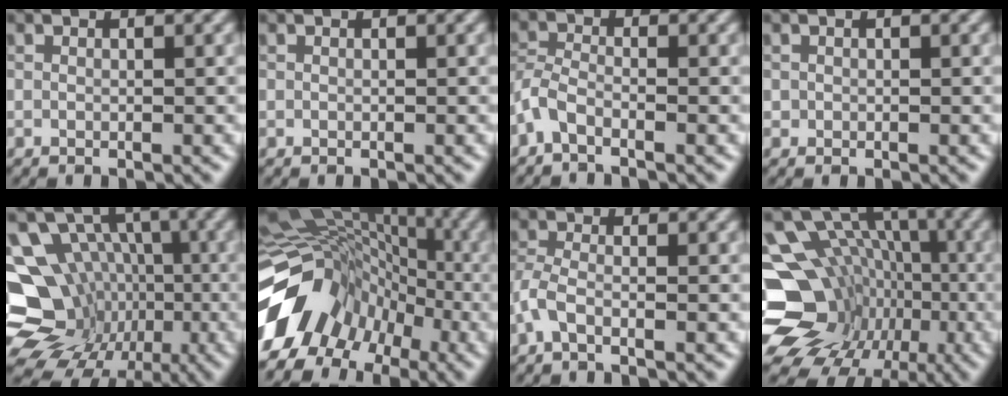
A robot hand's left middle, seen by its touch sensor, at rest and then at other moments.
{"total": 0.0}
{"total": 2.4, "force": [-1.8, 0.8, 1.5], "torque": [-0.038, -0.001, -0.049]}
{"total": 0.5, "force": [0.0, 0.5, 0.0], "torque": [0.007, -0.003, -0.001]}
{"total": 15.3, "force": [-4.9, 13.3, 6.0], "torque": [-0.112, -0.012, -0.085]}
{"total": 12.6, "force": [-6.3, 9.6, 5.3], "torque": [-0.111, 0.009, -0.112]}
{"total": 2.2, "force": [-1.3, 0.7, 1.6], "torque": [-0.042, -0.002, -0.039]}
{"total": 16.5, "force": [-4.6, 13.9, 7.6], "torque": [-0.145, -0.004, -0.061]}